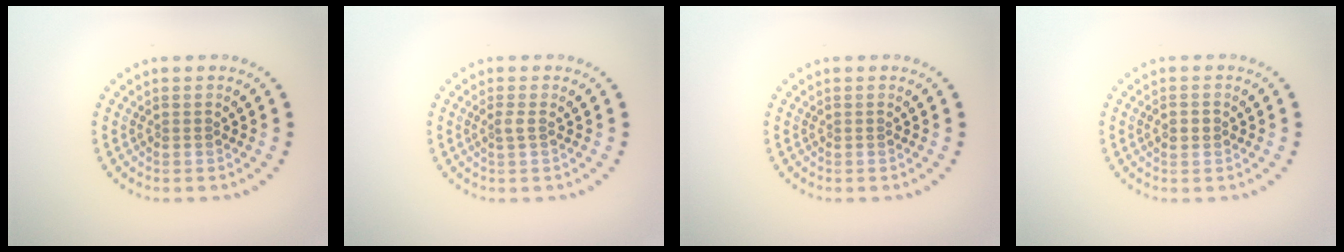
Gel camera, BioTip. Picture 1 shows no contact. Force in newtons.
{"total": 0.9, "press": 0.7, "slide": 0.6}
{"total": 0.0}
{"total": 0.9, "press": 0.9, "slide": 0.1}